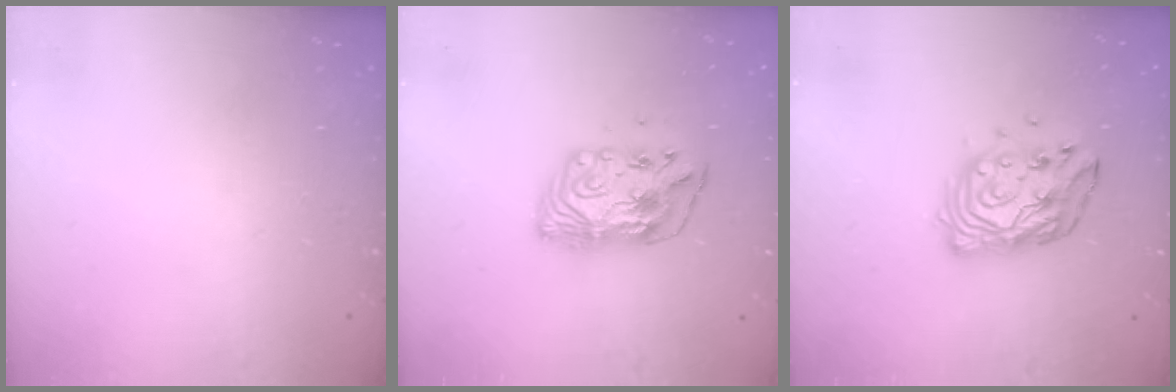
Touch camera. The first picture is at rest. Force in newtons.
{"total": 10.4, "press": 10.4, "slide": 1.1}
{"total": 14.1, "press": 14.0, "slide": 1.3}